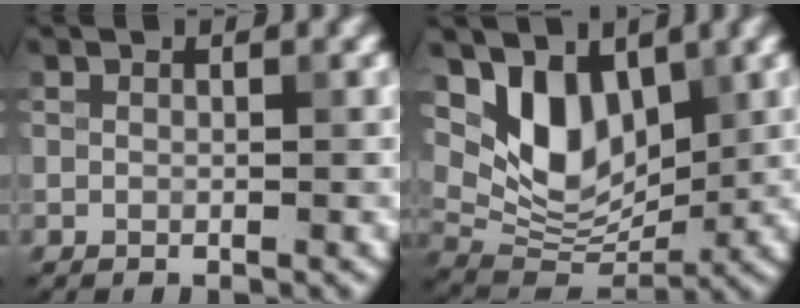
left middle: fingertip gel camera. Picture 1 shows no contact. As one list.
[{"total": 6.3, "force": [2.8, 4.0, 4.1], "torque": [-0.079, -0.021, 0.047]}]